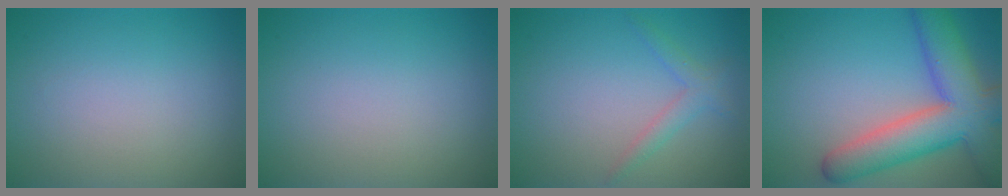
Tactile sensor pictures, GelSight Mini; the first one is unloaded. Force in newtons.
{"total": 0.0}
{"total": 1.8, "press": 1.8, "slide": 0.1}
{"total": 9.5, "press": 9.5, "slide": 0.6}